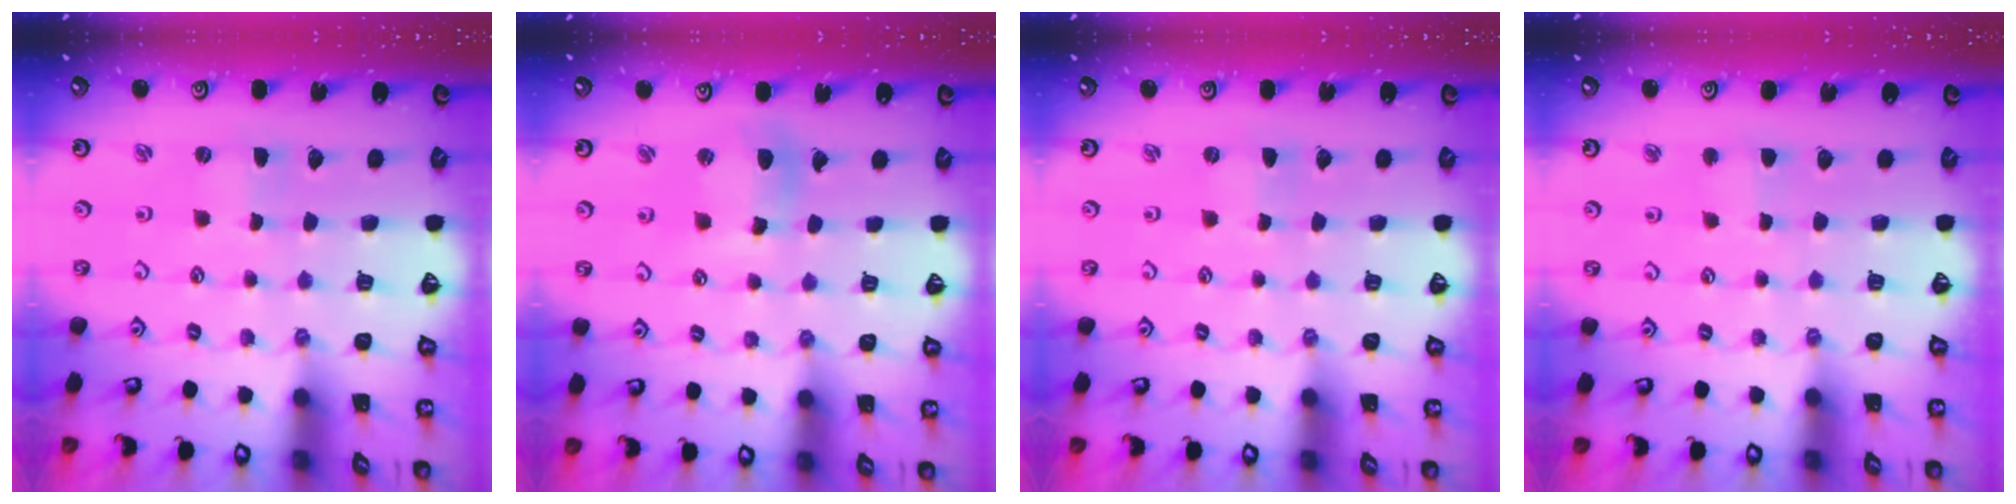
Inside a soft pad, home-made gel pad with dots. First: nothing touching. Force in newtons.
{"total": 8.7, "press": 8.6, "slide": 1.1}
{"total": 0.0}
{"total": 2.8, "press": 2.8, "slide": 0.3}